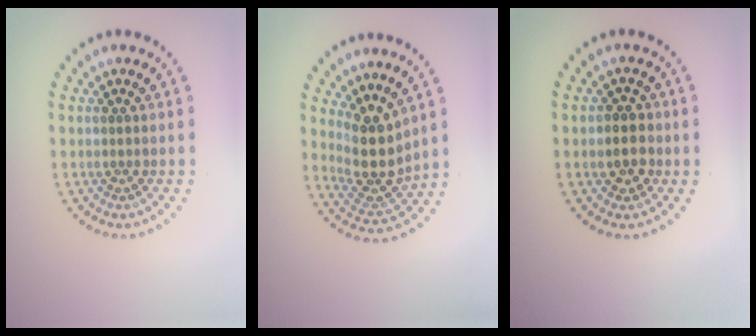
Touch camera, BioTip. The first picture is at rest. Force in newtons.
{"total": 4.2, "press": 3.4, "slide": 2.4}
{"total": 2.6, "press": 2.5, "slide": 0.7}